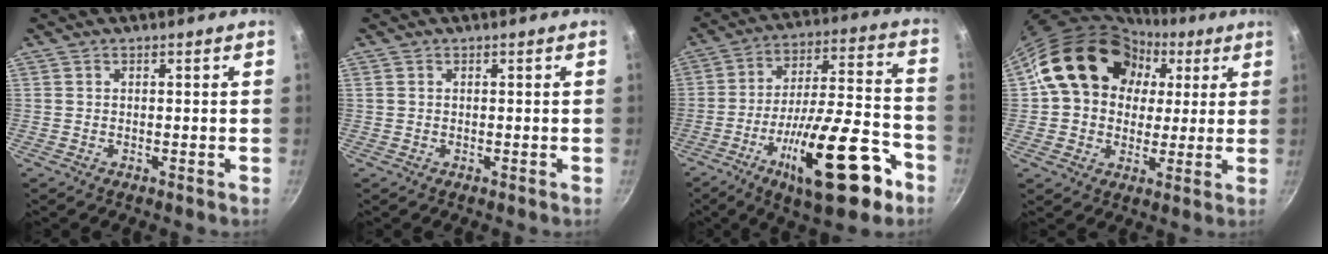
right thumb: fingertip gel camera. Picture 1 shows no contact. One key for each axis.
{"total": 0.0}
{"total": 23.6, "fx": -11.1, "fy": 7.8, "fz": 19.3, "tx": -0.267, "ty": 0.055, "tz": -0.170}
{"total": 17.8, "fx": 5.2, "fy": 14.3, "fz": 9.2, "tx": -0.120, "ty": 0.019, "tz": 0.083}